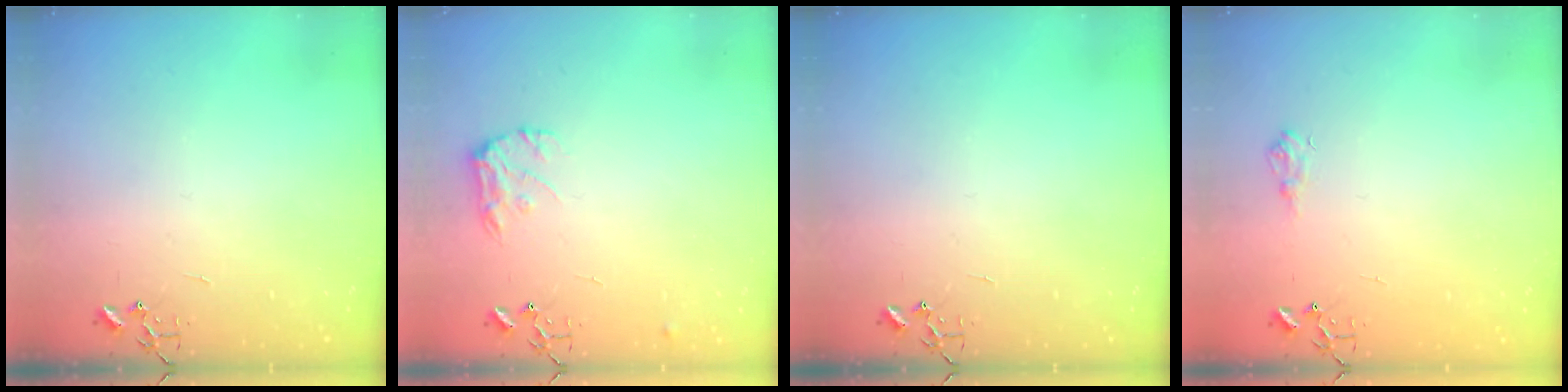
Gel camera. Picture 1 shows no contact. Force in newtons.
{"total": 8.9, "press": 8.9, "slide": 0.2}
{"total": 0.0}
{"total": 7.3, "press": 7.3, "slide": 0.4}